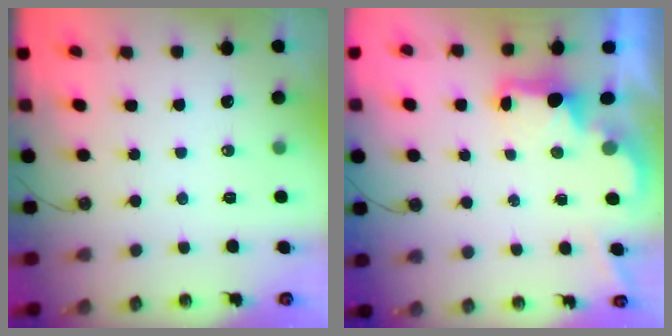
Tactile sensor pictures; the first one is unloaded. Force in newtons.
{"total": 2.1, "press": 1.9, "slide": 0.8}